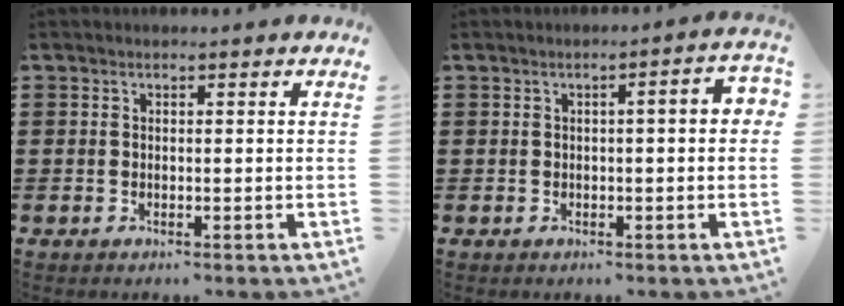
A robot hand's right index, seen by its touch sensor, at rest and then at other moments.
{"total": 2.7, "force": [-0.1, 0.3, 2.7], "torque": [-0.037, -0.001, -0.005]}